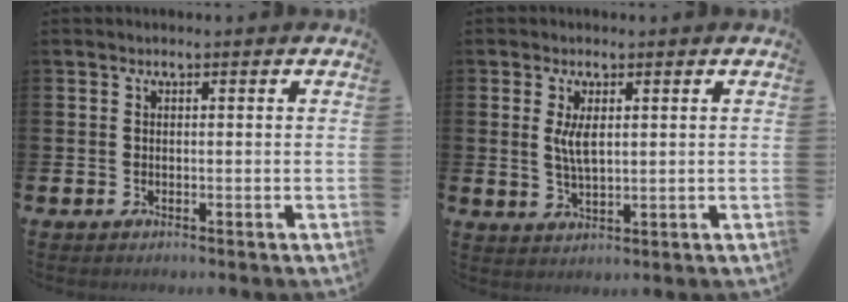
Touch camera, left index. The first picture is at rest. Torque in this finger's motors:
{"motor_torque": [0.39, -0.17, 0.23, 0.14]}